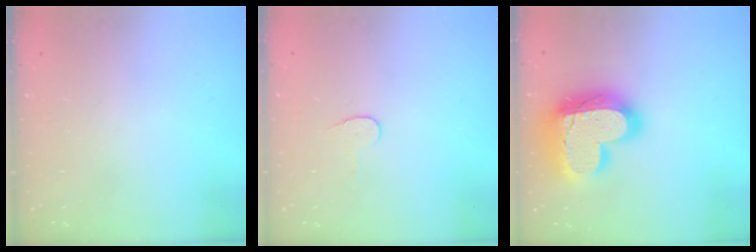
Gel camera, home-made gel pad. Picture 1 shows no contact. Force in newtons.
{"total": 5.6, "press": 5.6, "slide": 0.5}
{"total": 27.3, "press": 27.2, "slide": 2.0}